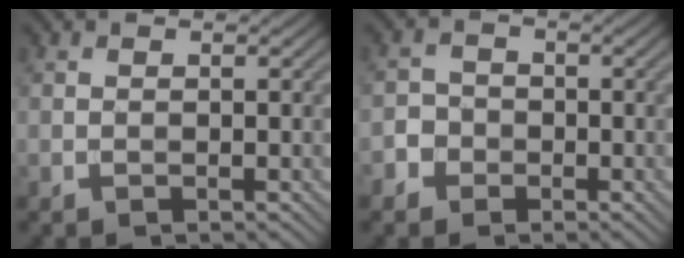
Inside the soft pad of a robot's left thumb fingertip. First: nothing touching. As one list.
[{"total": 2.9, "force": [-1.4, 2.5, 0.5], "torque": [0.001, 0.003, -0.038]}]